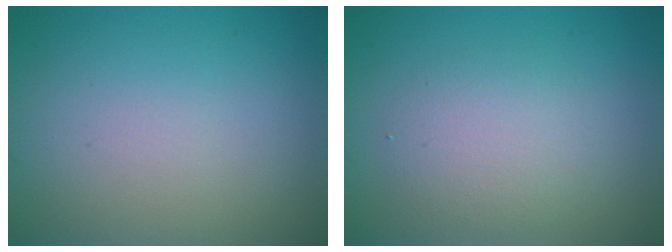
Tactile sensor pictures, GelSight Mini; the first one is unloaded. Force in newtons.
{"total": 2.6, "press": 2.6, "slide": 0.1}